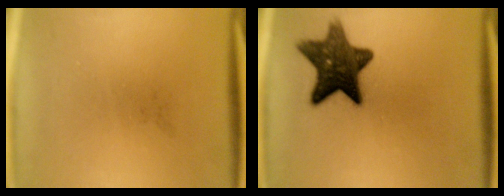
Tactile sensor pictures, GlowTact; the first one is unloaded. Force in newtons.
{"total": 12.0}